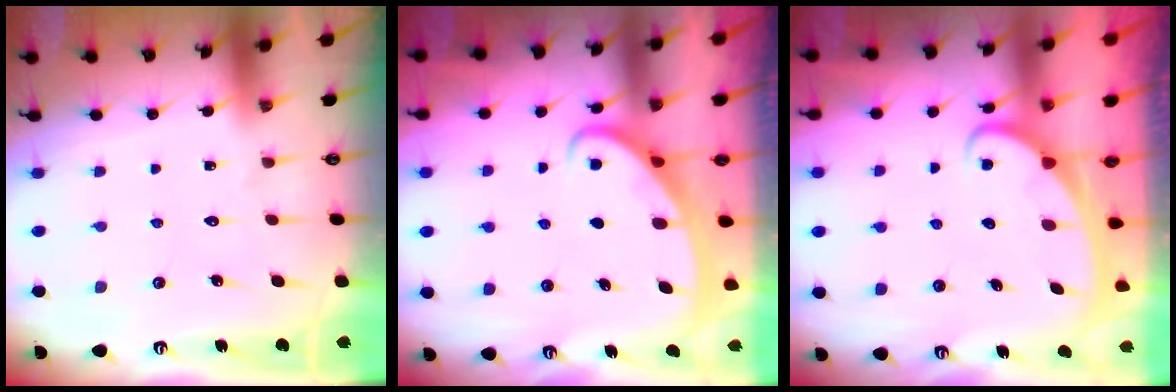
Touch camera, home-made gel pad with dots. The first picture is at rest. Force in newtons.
{"total": 2.5, "press": 2.5, "slide": 0.4}
{"total": 2.5, "press": 2.5, "slide": 0.3}